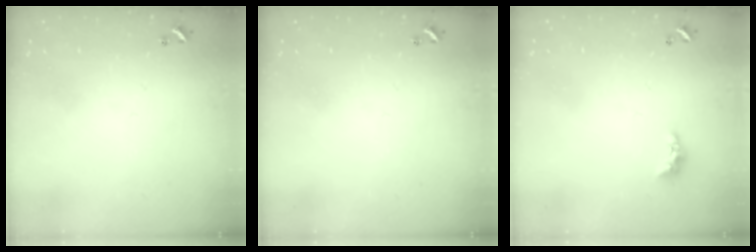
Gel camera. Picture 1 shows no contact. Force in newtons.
{"total": 0.0}
{"total": 2.7, "press": 2.7, "slide": 0.6}